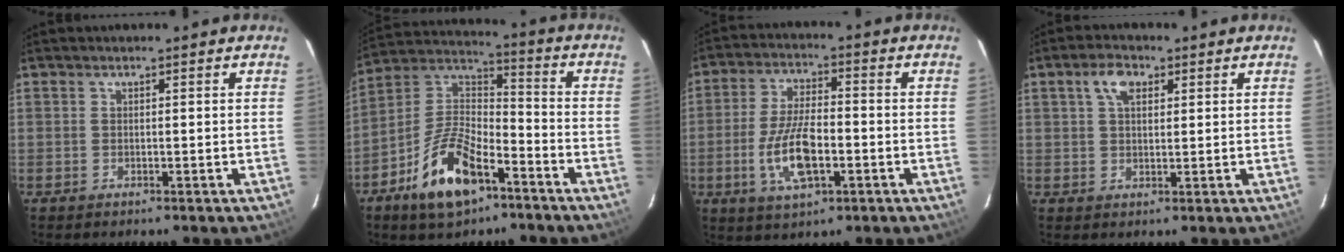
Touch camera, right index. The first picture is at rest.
{"total": 15.3, "force": [-8.5, 6.9, 10.7], "torque": [-0.219, 0.010, -0.153]}
{"total": 11.1, "force": [-3.2, 4.4, 9.7], "torque": [-0.198, -0.004, -0.057]}
{"total": 4.5, "force": [2.0, 2.6, 3.1], "torque": [-0.057, 0.014, 0.035]}